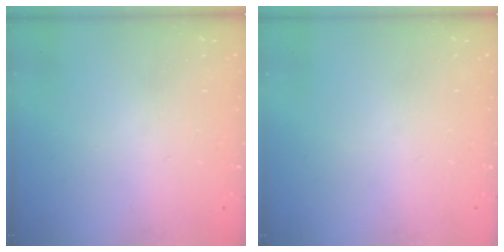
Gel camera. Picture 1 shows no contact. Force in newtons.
{"total": 16.0, "press": 1.9, "slide": 15.9}